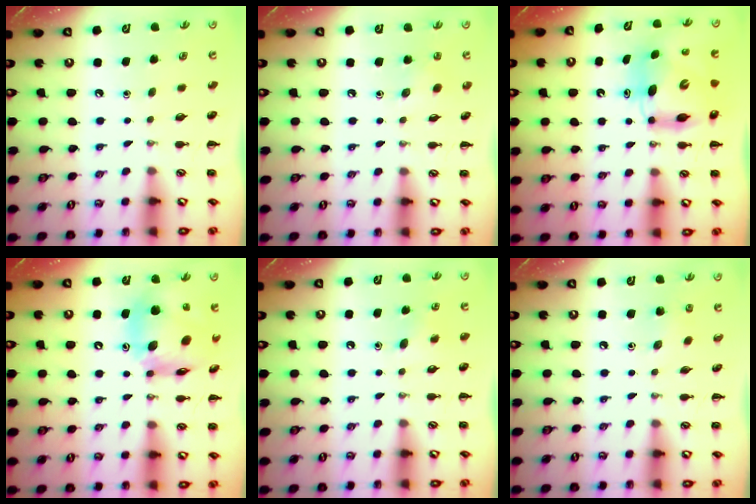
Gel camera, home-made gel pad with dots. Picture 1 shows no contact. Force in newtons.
{"total": 3.9, "press": 3.7, "slide": 1.2}
{"total": 8.9, "press": 8.6, "slide": 2.4}
{"total": 15.4, "press": 14.7, "slide": 4.6}
{"total": 5.4, "press": 5.1, "slide": 1.7}
{"total": 3.6, "press": 3.4, "slide": 1.2}